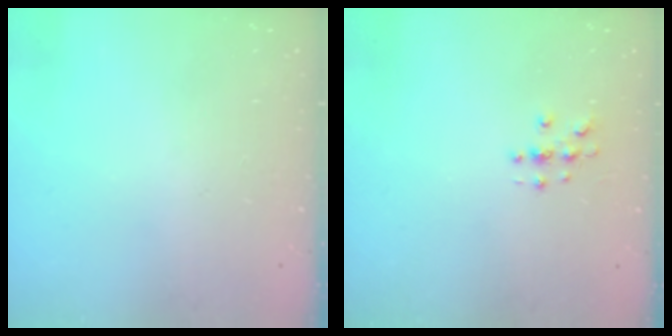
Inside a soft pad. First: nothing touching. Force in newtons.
{"total": 3.0, "press": 3.0, "slide": 0.3}